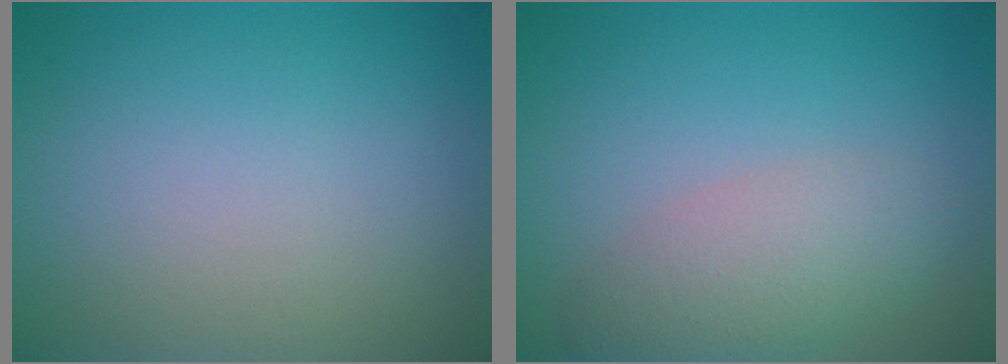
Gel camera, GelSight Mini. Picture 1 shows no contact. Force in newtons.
{"total": 3.8, "press": 3.8, "slide": 0.3}